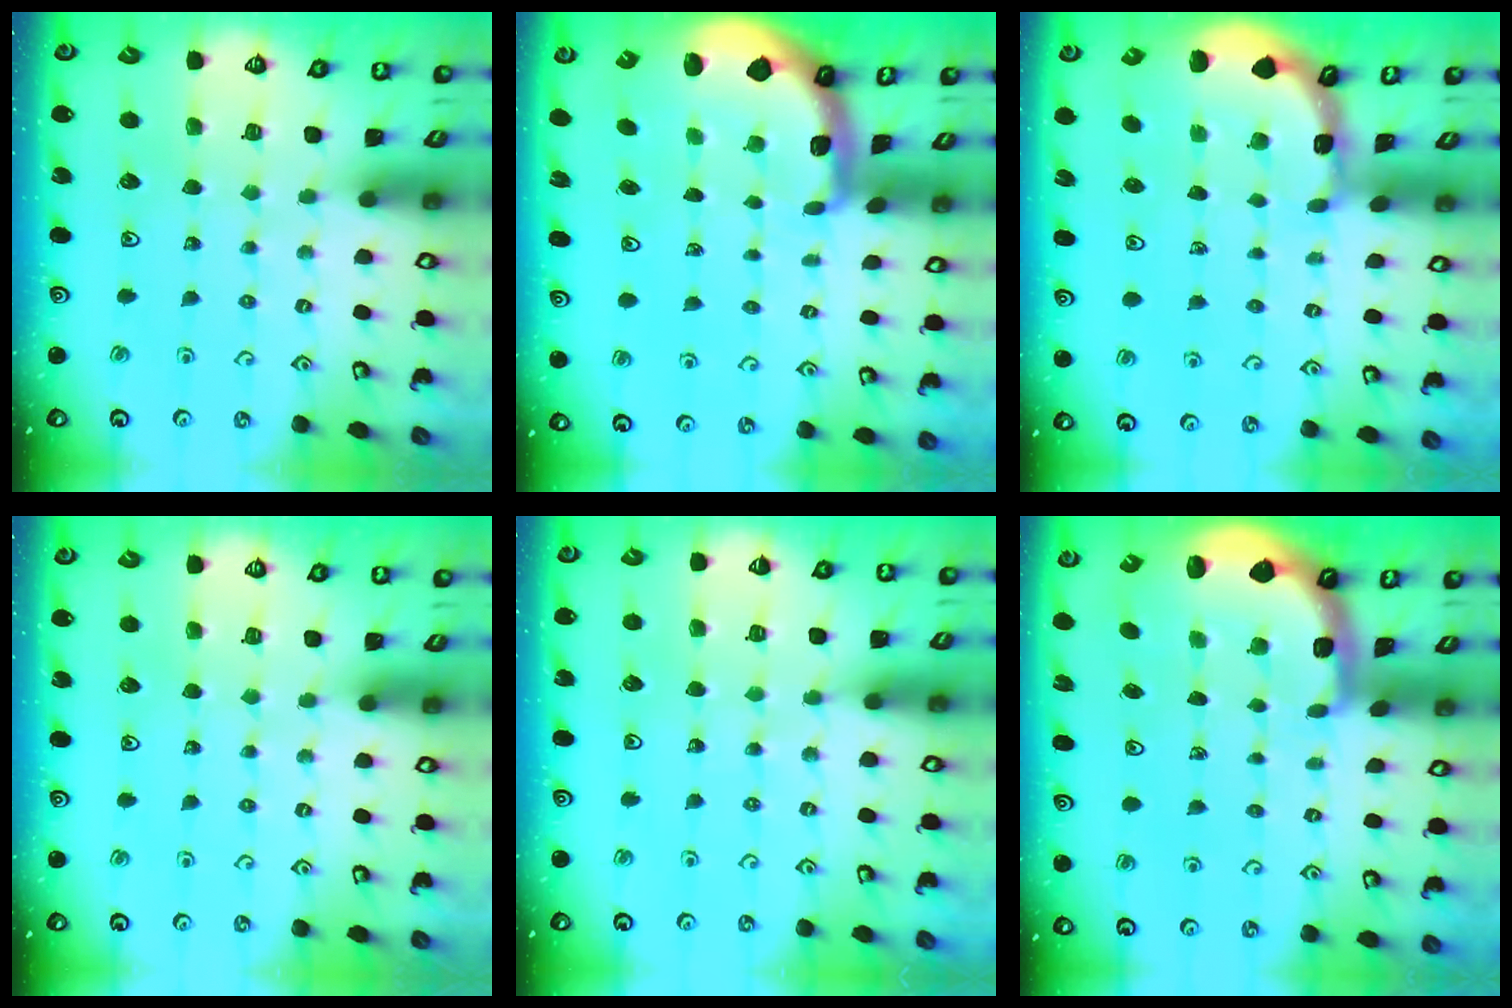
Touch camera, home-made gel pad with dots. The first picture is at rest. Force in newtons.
{"total": 1.8, "press": 1.7, "slide": 0.4}
{"total": 2.7, "press": 2.7, "slide": 0.3}
{"total": 0.0}
{"total": 2.9, "press": 2.9, "slide": 0.4}
{"total": 2.7, "press": 2.2, "slide": 1.5}